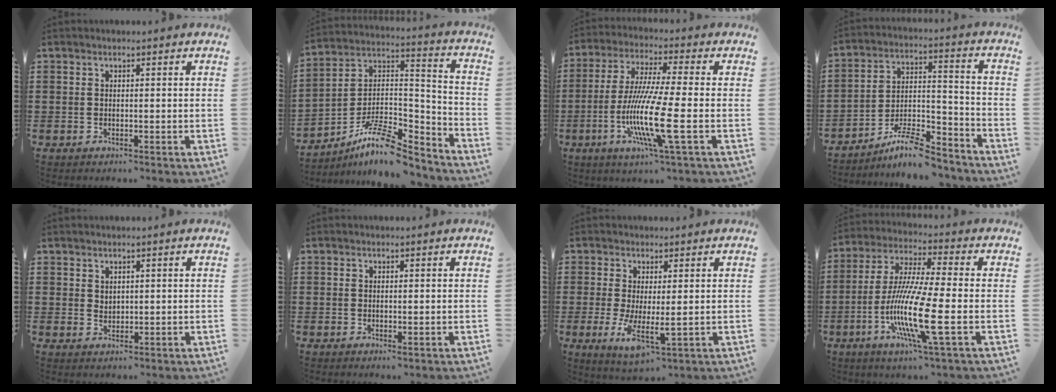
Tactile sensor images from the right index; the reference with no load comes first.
{"total": 11.6, "force": [-9.1, 3.4, 6.3], "torque": [-0.127, 0.024, -0.180]}
{"total": 12.9, "force": [-3.8, 0.5, 12.3], "torque": [-0.262, -0.023, -0.082]}
{"total": 9.7, "force": [-8.6, 1.8, 4.3], "torque": [-0.065, 0.027, -0.161]}
{"total": 1.4, "force": [1.1, 0.8, 0.3], "torque": [-0.007, 0.003, 0.021]}
{"total": 0.6, "force": [0.0, 0.0, 0.6], "torque": [-0.012, -0.004, 0.000]}
{"total": 5.3, "force": [-0.1, 1.7, 5.0], "torque": [-0.082, -0.019, 0.000]}
{"total": 13.5, "force": [-4.5, 1.3, 12.7], "torque": [-0.281, -0.023, -0.096]}